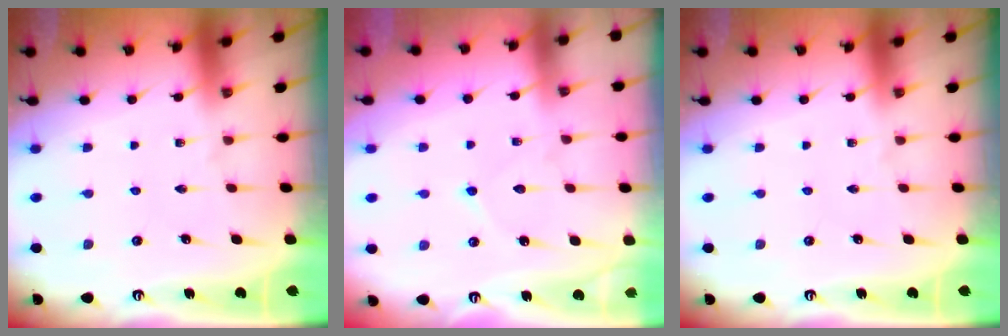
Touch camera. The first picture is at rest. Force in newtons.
{"total": 6.3, "press": 6.2, "slide": 0.5}
{"total": 0.0}